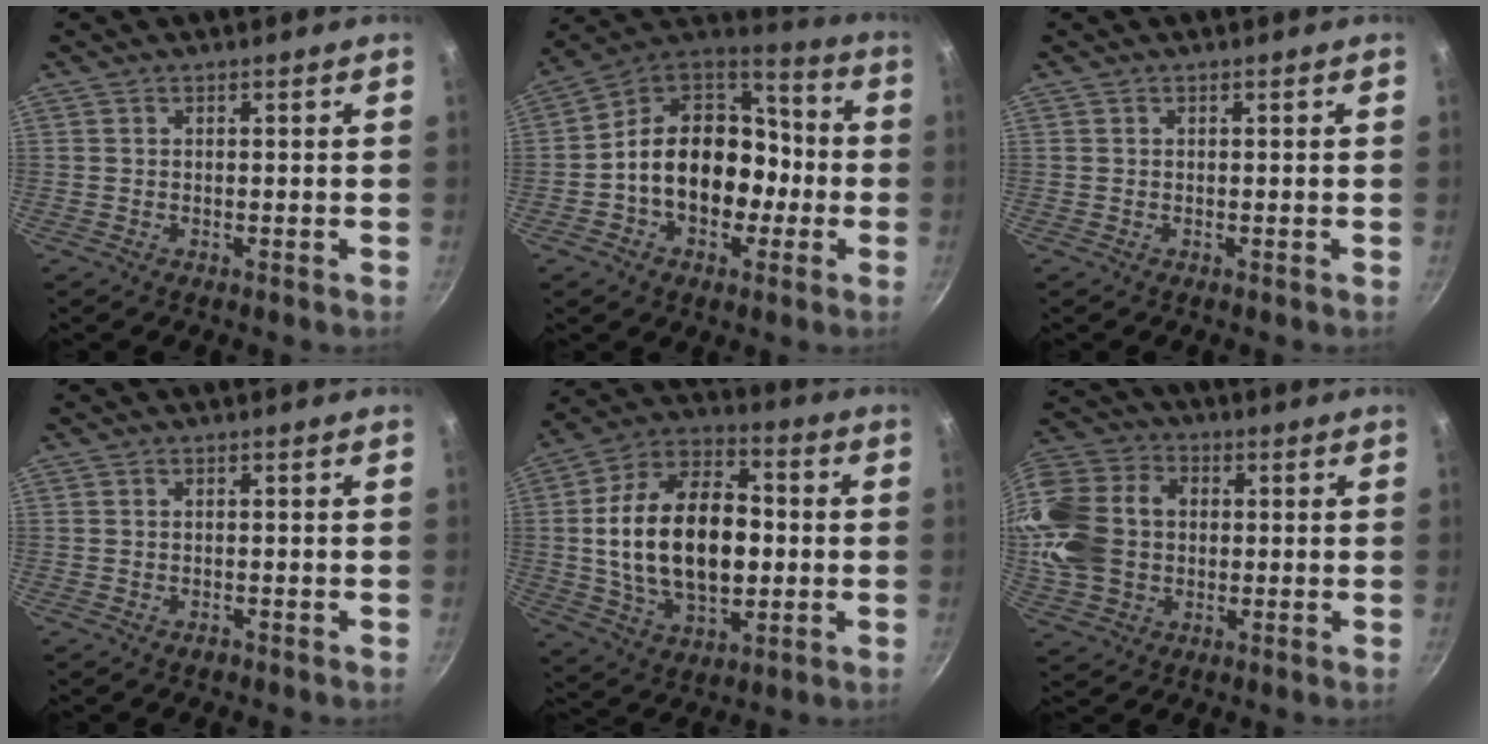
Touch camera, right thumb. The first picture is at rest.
{"total": 17.9, "force": [-3.3, 13.5, 11.4], "torque": [-0.141, 0.058, -0.064]}
{"total": 0.0}
{"total": 0.8, "force": [-0.6, 0.4, 0.2], "torque": [-0.005, 0.005, -0.006]}
{"total": 22.4, "force": [-0.2, 13.7, 17.7], "torque": [-0.287, 0.022, -0.004]}
{"total": 18.9, "force": [0.4, 14.8, 11.9], "torque": [-0.237, 0.033, 0.002]}